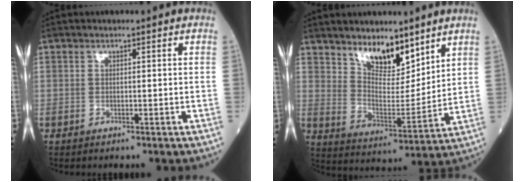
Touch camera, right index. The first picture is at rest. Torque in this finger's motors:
{"motor_torque": [0.35, 0.35, 0.14, 0.08]}